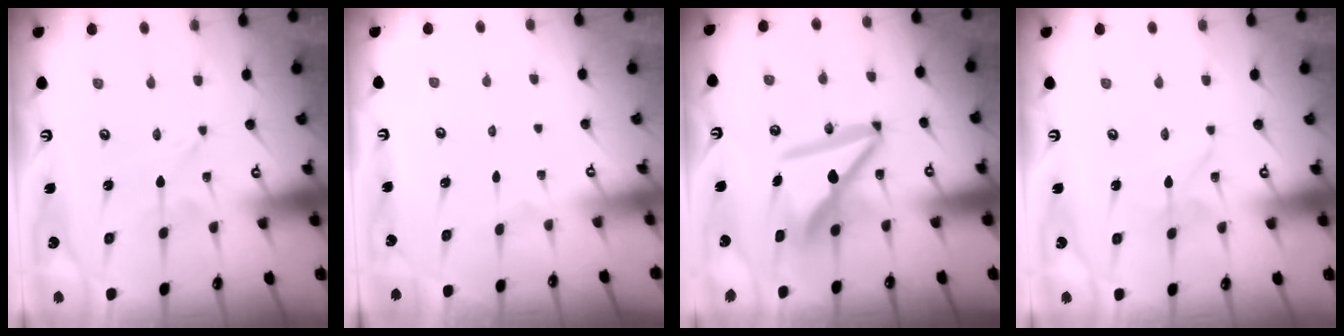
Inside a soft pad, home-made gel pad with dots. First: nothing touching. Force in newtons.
{"total": 0.0}
{"total": 12.8, "press": 12.7, "slide": 1.4}
{"total": 3.1, "press": 3.1, "slide": 0.3}